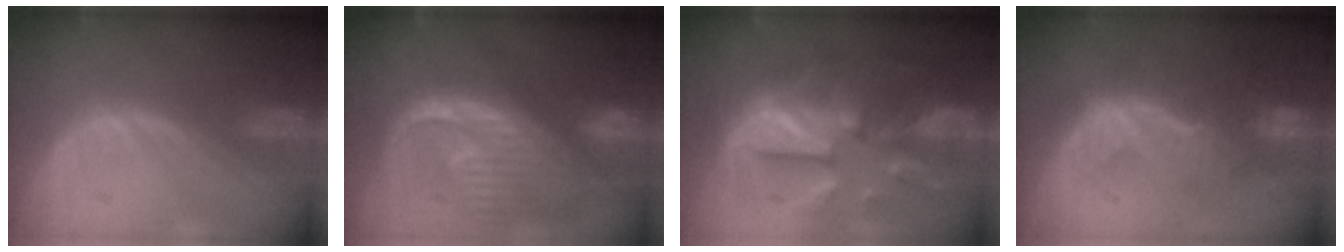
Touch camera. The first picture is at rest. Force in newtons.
{"total": 12.8, "press": 11.0, "slide": 6.6}
{"total": 12.4, "press": 12.3, "slide": 1.1}
{"total": 9.0, "press": 8.3, "slide": 3.4}